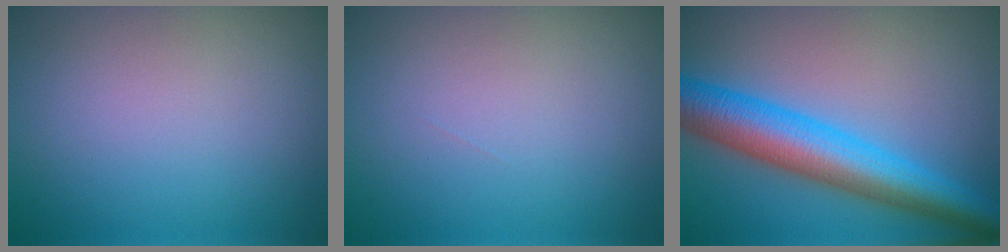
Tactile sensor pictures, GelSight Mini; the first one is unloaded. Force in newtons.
{"total": 0.0}
{"total": 8.2, "press": 8.2, "slide": 0.1}